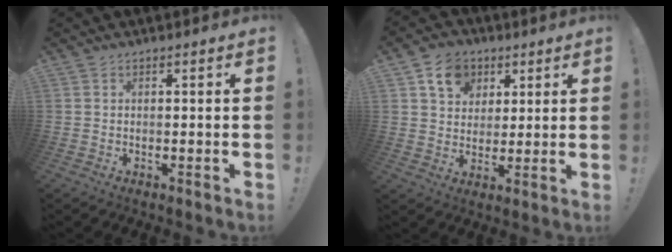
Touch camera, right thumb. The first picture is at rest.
{"total": 10.2, "force": [4.6, 8.3, 3.7], "torque": [-0.056, -0.015, 0.090]}